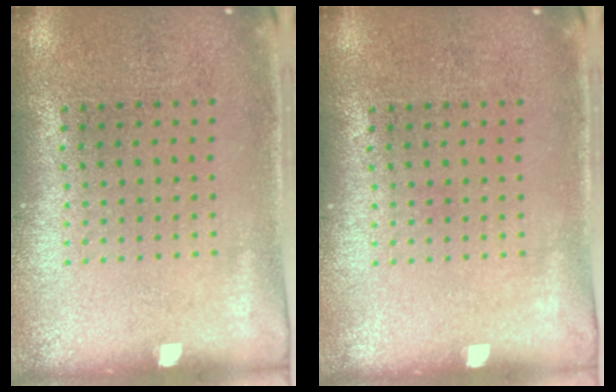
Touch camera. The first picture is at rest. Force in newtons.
{"total": 0.0}